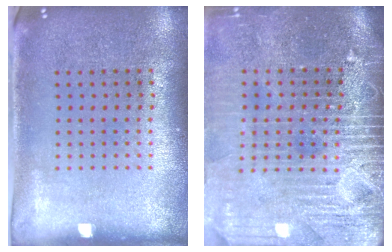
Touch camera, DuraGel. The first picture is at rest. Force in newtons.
{"total": 4.4, "press": 3.7, "slide": 2.3}